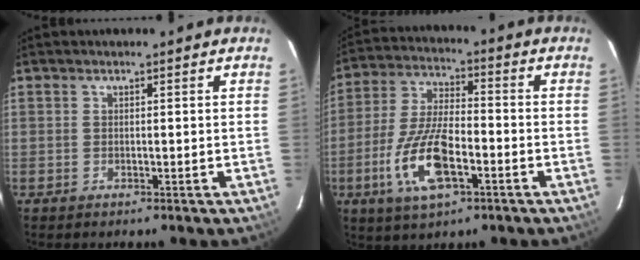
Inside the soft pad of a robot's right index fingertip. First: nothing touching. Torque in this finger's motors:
{"motor_torque": [1.78, -0.36, 1.05, 0.15]}